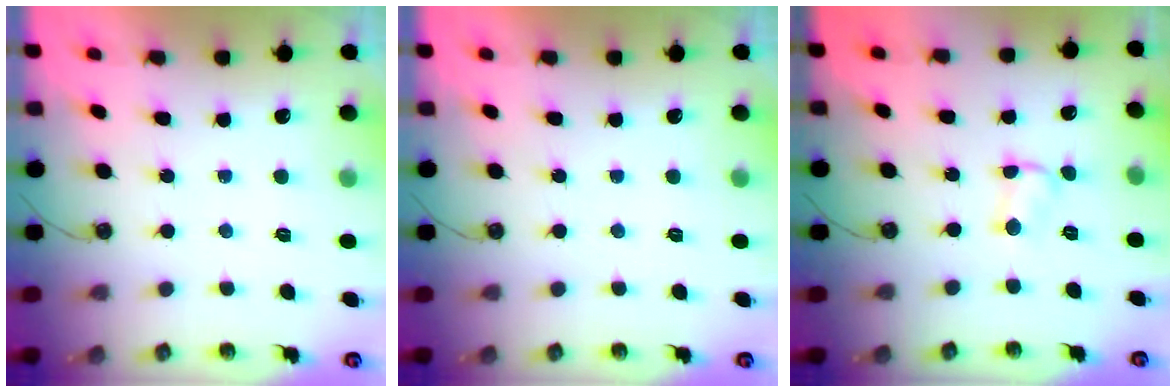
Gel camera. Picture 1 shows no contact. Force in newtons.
{"total": 0.0}
{"total": 2.9, "press": 2.7, "slide": 1.0}